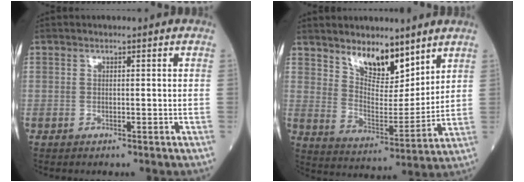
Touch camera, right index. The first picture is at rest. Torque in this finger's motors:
{"motor_torque": [0.35, 0.35, 0.14, 0.08]}